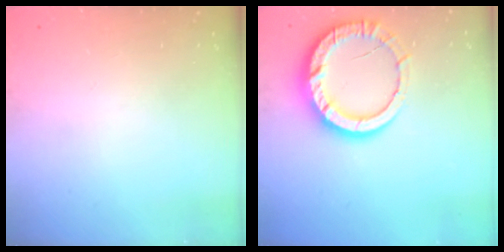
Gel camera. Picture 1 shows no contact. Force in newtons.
{"total": 12.0, "press": 11.9, "slide": 1.0}